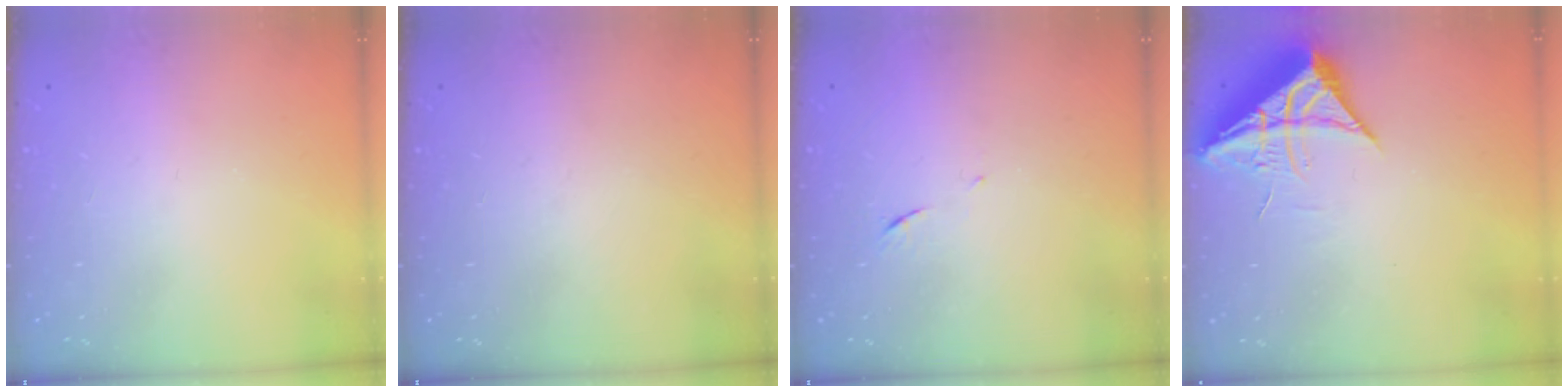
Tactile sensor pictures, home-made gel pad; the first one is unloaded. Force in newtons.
{"total": 0.0}
{"total": 5.1, "press": 5.1, "slide": 0.4}
{"total": 10.0, "press": 9.9, "slide": 1.0}